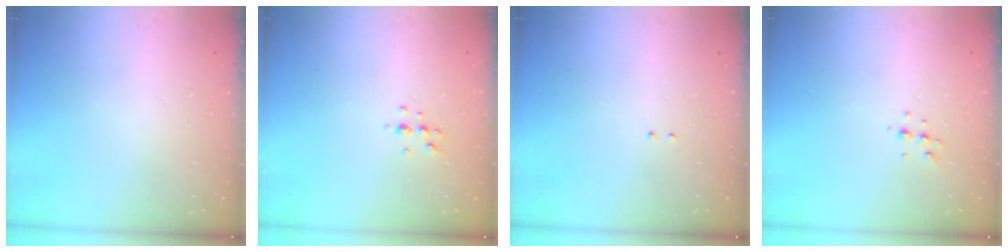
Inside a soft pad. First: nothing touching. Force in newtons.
{"total": 5.2, "press": 5.0, "slide": 1.1}
{"total": 2.1, "press": 2.0, "slide": 0.6}
{"total": 4.8, "press": 4.7, "slide": 1.1}